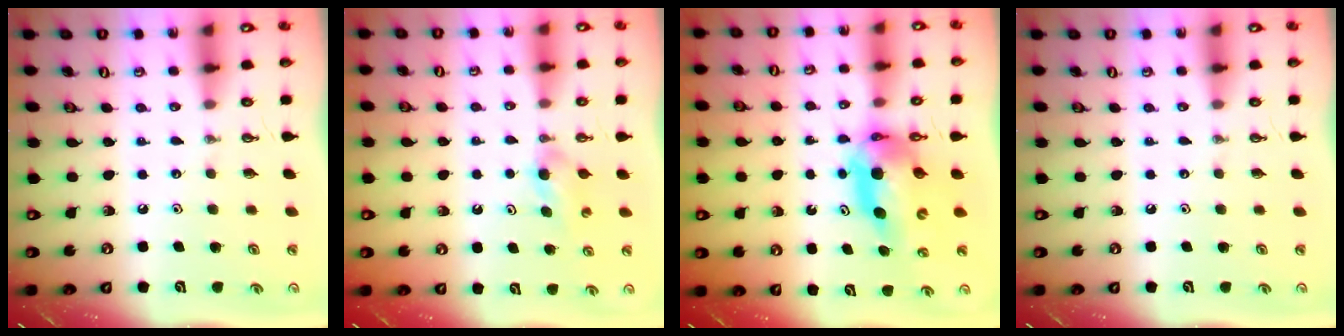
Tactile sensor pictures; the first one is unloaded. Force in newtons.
{"total": 3.1, "press": 3.1, "slide": 0.3}
{"total": 9.1, "press": 9.1, "slide": 0.9}
{"total": 0.0}